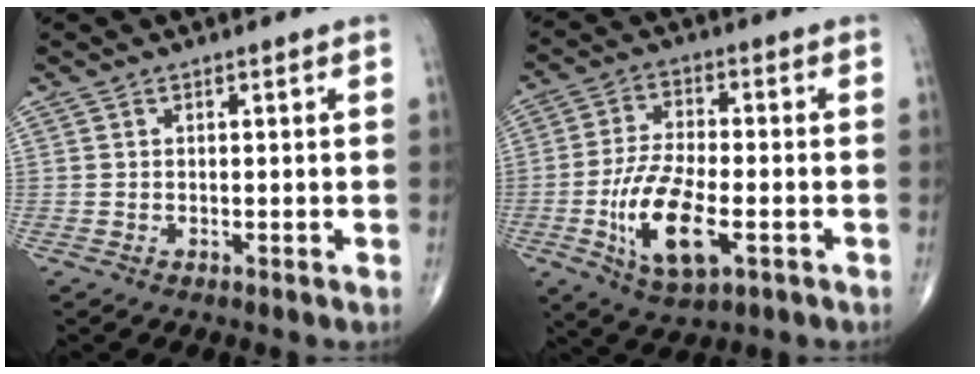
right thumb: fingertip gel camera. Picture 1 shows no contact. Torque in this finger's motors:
{"motor_torque": [0.02, 0.93, 1.19, -0.10, 0.44]}